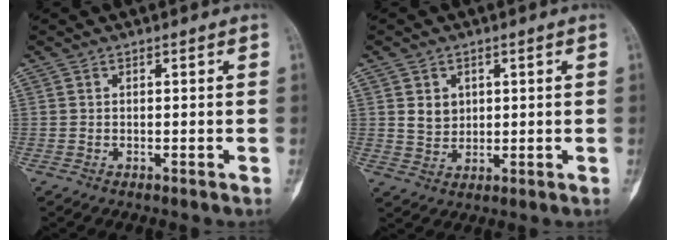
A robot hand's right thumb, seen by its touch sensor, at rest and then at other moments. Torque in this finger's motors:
{"motor_torque": [0.41, 0.33, 0.66, 0.22, 0.10]}